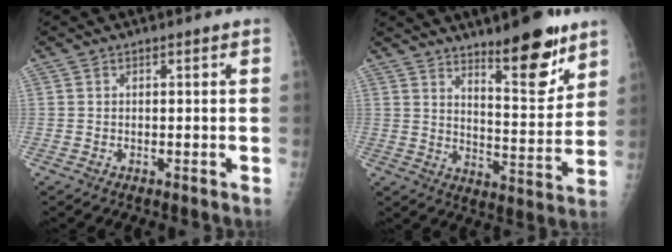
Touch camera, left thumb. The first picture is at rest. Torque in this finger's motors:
{"motor_torque": [0.08, 0.18, 0.16, -0.04, 0.12]}